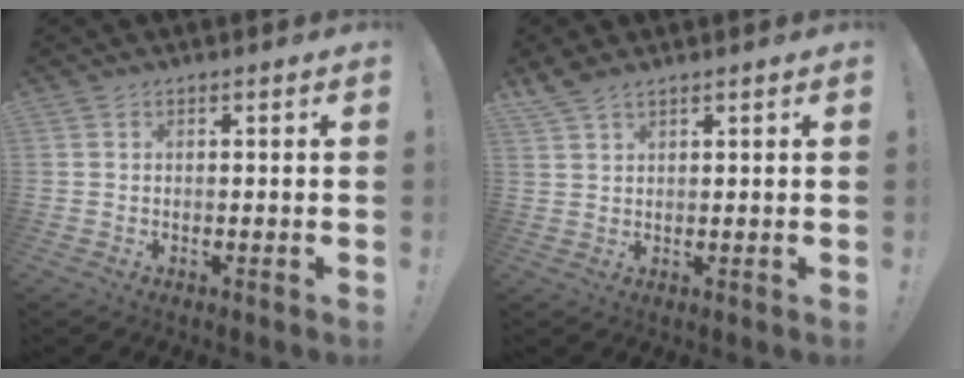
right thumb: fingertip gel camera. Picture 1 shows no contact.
{"total": 3.6, "force": [3.0, 1.1, 1.7], "torque": [-0.037, -0.012, 0.057]}